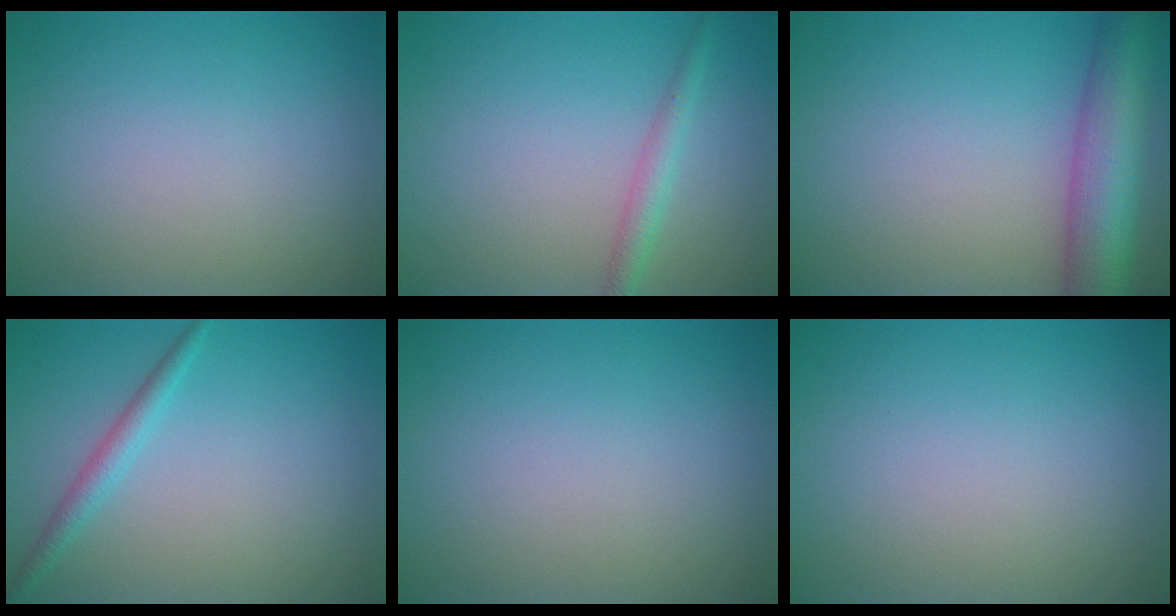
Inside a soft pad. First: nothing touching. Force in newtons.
{"total": 1.9, "press": 1.9, "slide": 0.0}
{"total": 8.4, "press": 8.4, "slide": 0.3}
{"total": 1.8, "press": 1.8, "slide": 0.1}
{"total": 0.0}
{"total": 0.0}